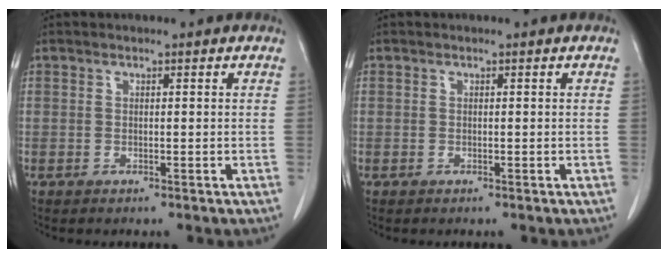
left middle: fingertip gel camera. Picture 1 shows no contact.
{"total": 0.0}